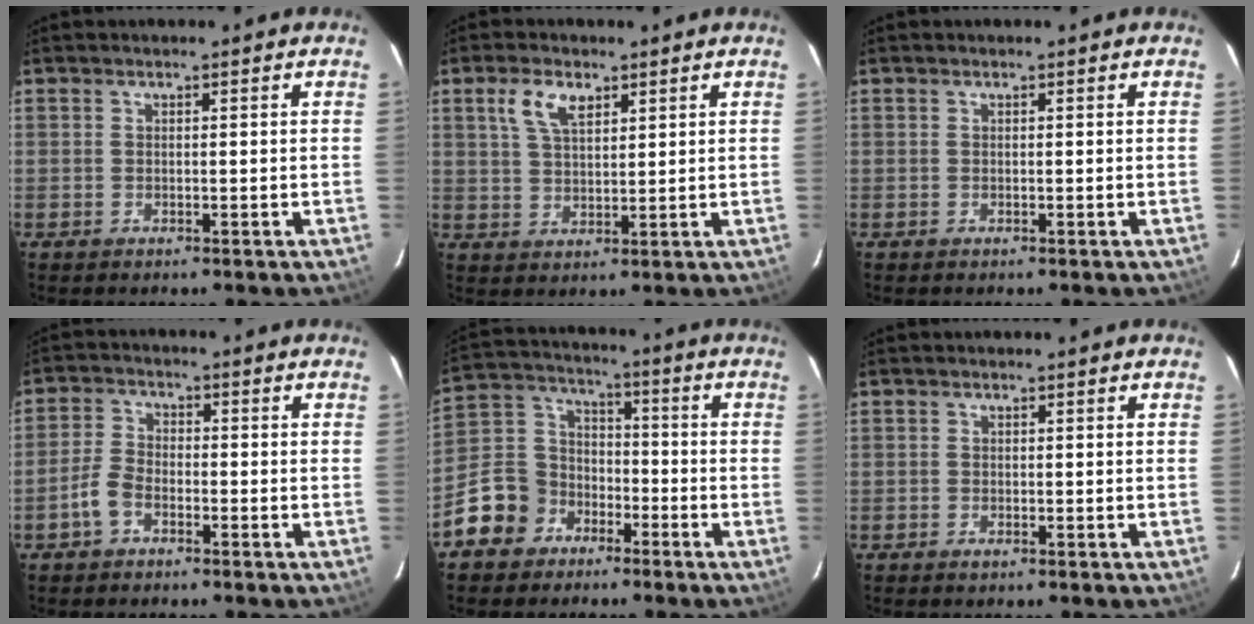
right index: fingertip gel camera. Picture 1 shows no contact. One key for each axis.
{"total": 5.8, "fx": 3.0, "fy": 2.9, "fz": 4.0, "tx": -0.079, "ty": 0.013, "tz": 0.058}
{"total": 0.0}
{"total": 4.3, "fx": -2.5, "fy": 2.4, "fz": 2.4, "tx": -0.061, "ty": 0.010, "tz": -0.051}
{"total": 11.4, "fx": -6.8, "fy": 8.9, "fz": 2.1, "tx": -0.068, "ty": 0.049, "tz": -0.117}
{"total": 0.6, "fx": -0.4, "fy": 0.3, "fz": 0.2, "tx": -0.006, "ty": -0.002, "tz": -0.010}